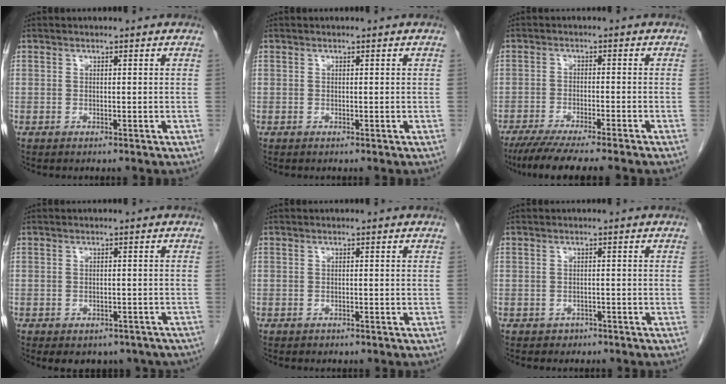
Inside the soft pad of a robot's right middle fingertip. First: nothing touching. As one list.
[{"total": 0.0}, {"total": 10.4, "force": [-8.6, -0.3, 5.7], "torque": [-0.076, -0.028, -0.134]}, {"total": 9.6, "force": [-7.4, 5.2, 3.3], "torque": [-0.044, -0.001, -0.079]}, {"total": 0.7, "force": [-0.6, 0.4, 0.2], "torque": [-0.014, -0.001, -0.007]}, {"total": 1.0, "force": [-0.8, 0.6, 0.2], "torque": [-0.019, 0.000, -0.008]}]